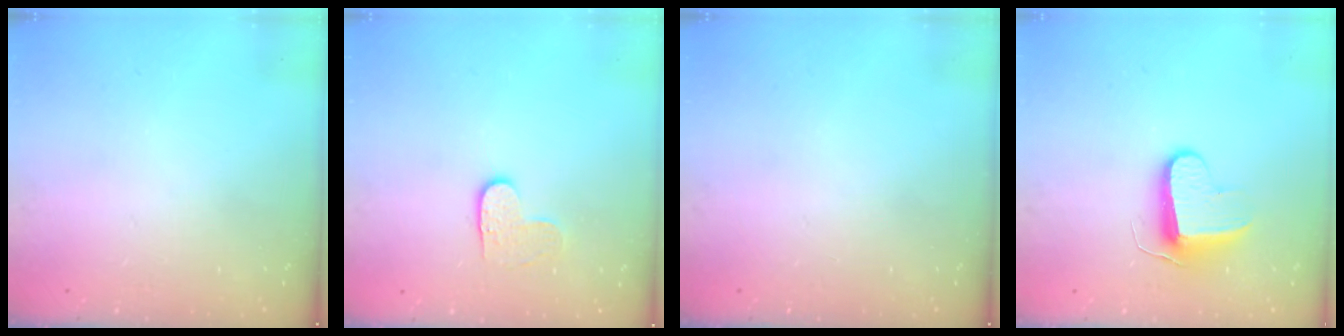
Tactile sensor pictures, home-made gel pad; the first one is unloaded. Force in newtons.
{"total": 4.0, "press": 3.9, "slide": 0.4}
{"total": 0.0}
{"total": 8.8, "press": 8.7, "slide": 0.5}